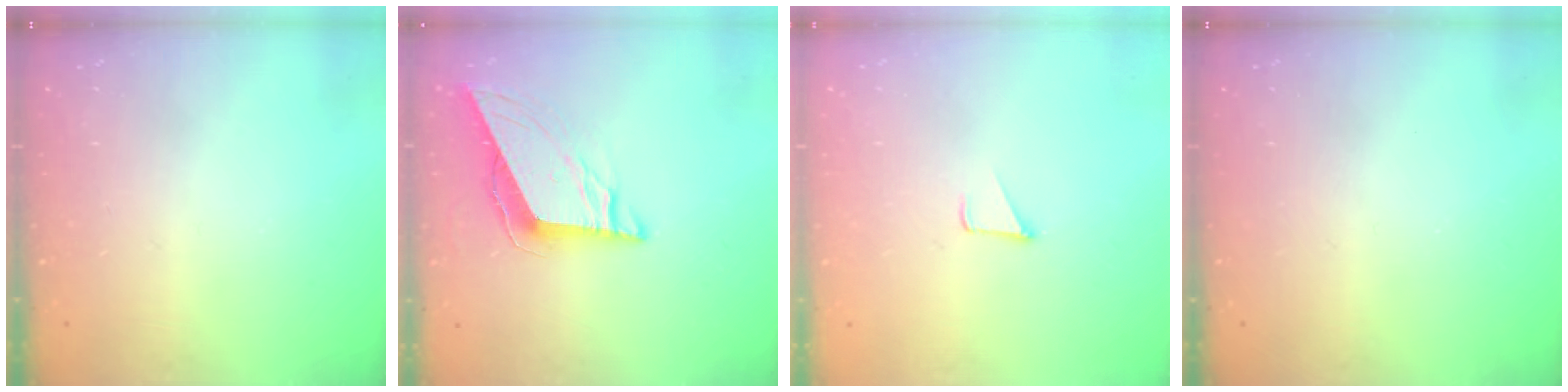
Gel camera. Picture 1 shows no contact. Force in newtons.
{"total": 9.0, "press": 8.9, "slide": 1.5}
{"total": 1.2, "press": 1.2, "slide": 0.1}
{"total": 0.0}